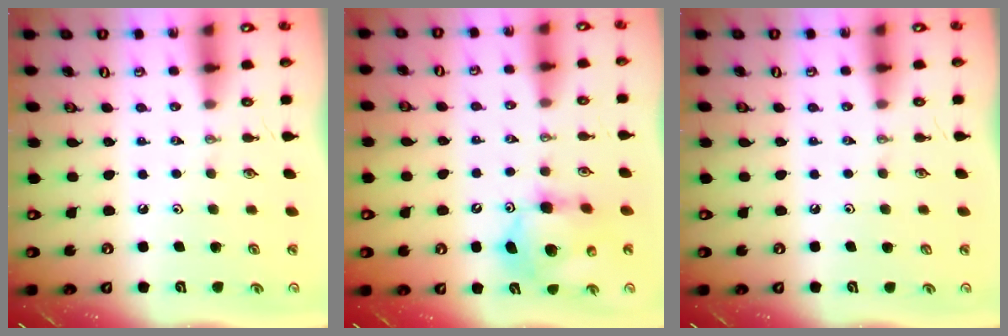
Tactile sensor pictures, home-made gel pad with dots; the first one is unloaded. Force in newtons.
{"total": 11.1, "press": 11.0, "slide": 1.6}
{"total": 1.1, "press": 0.1, "slide": 1.1}